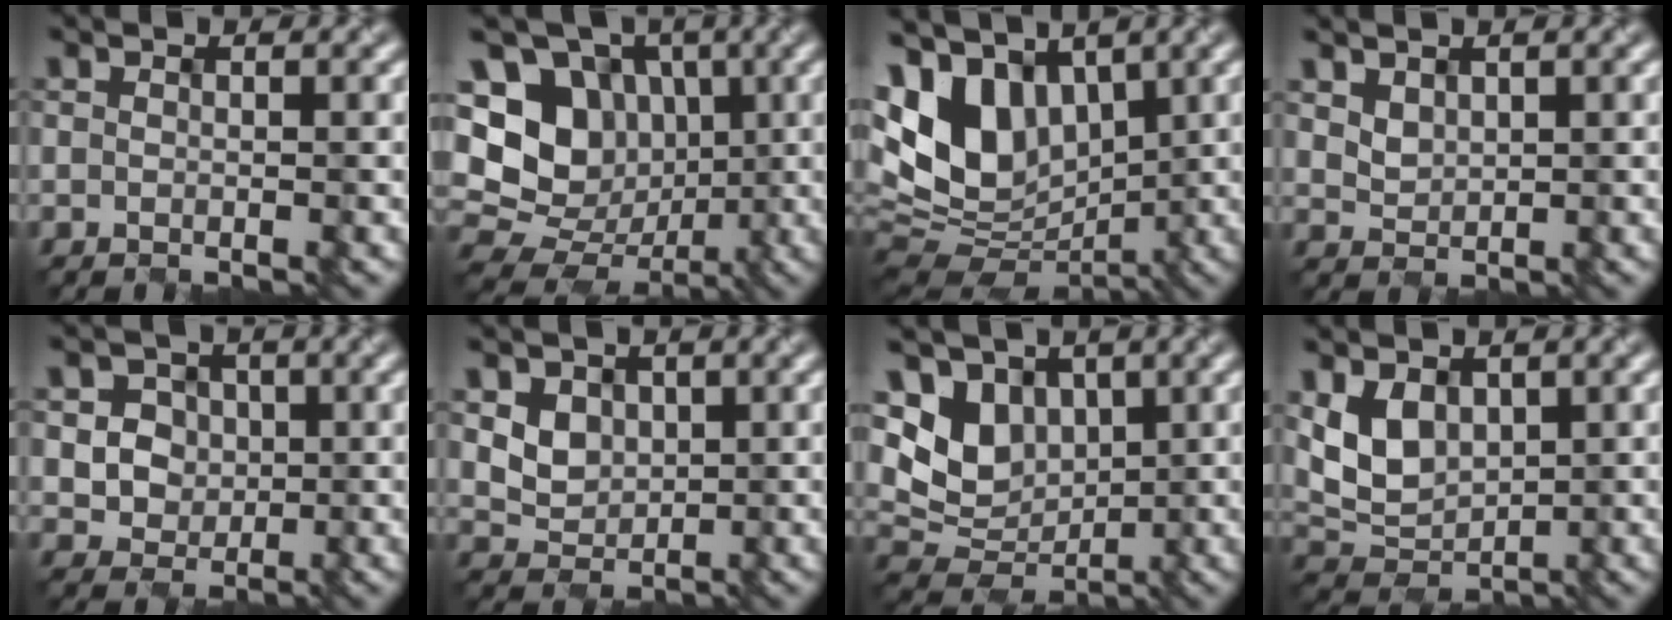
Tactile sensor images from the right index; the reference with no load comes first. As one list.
[{"total": 15.0, "force": [2.2, 13.2, 6.7], "torque": [-0.152, 0.042, 0.018]}, {"total": 10.2, "force": [2.6, 6.9, 7.1], "torque": [-0.150, 0.011, 0.034]}, {"total": 1.7, "force": [1.1, 1.2, 0.7], "torque": [-0.017, 0.002, 0.024]}, {"total": 4.5, "force": [0.7, 4.1, 1.6], "torque": [-0.032, 0.008, 0.008]}, {"total": 3.2, "force": [1.0, 2.7, 1.3], "torque": [-0.043, -0.010, 0.031]}, {"total": 6.2, "force": [1.7, 4.9, 3.5], "torque": [-0.079, -0.007, 0.024]}, {"total": 4.3, "force": [1.2, 3.1, 2.7], "torque": [-0.053, -0.007, 0.022]}]